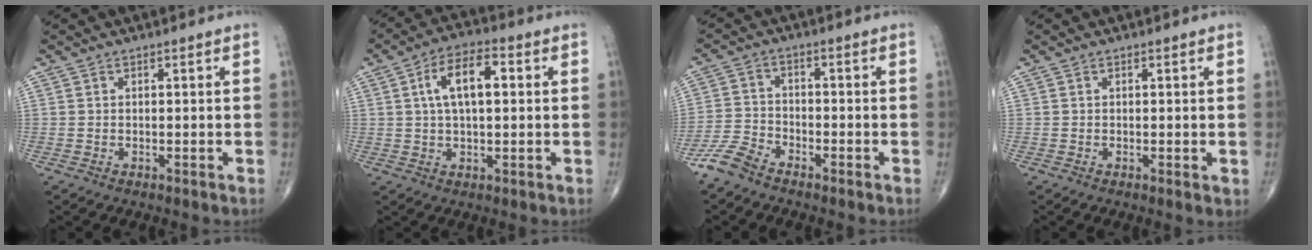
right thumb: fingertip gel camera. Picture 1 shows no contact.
{"total": 9.6, "force": [2.0, 4.5, 8.3], "torque": [-0.140, 0.017, 0.029]}
{"total": 5.6, "force": [-4.7, 2.3, 2.1], "torque": [-0.049, 0.009, -0.102]}
{"total": 1.1, "force": [0.0, 0.3, 1.1], "torque": [-0.017, -0.005, -0.001]}